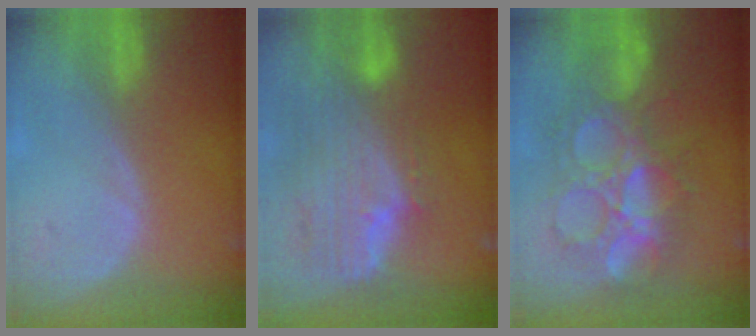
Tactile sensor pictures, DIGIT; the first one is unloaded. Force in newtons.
{"total": 11.7, "press": 10.0, "slide": 6.2}
{"total": 10.3, "press": 10.2, "slide": 0.6}